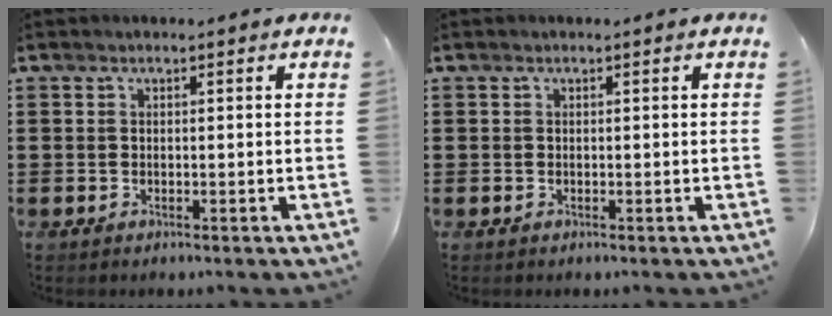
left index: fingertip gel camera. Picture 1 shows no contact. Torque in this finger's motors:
{"motor_torque": [-0.01, 0.00, 0.00, 0.00]}